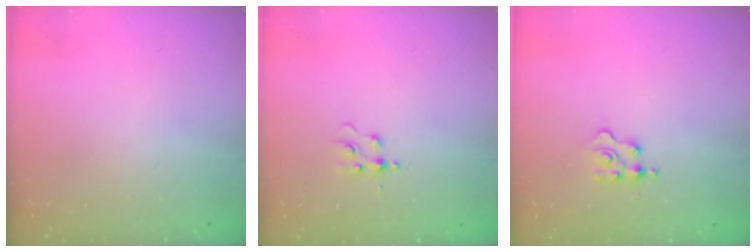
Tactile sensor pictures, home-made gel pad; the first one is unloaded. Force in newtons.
{"total": 4.3, "press": 4.3, "slide": 0.5}
{"total": 2.2, "press": 2.1, "slide": 0.3}